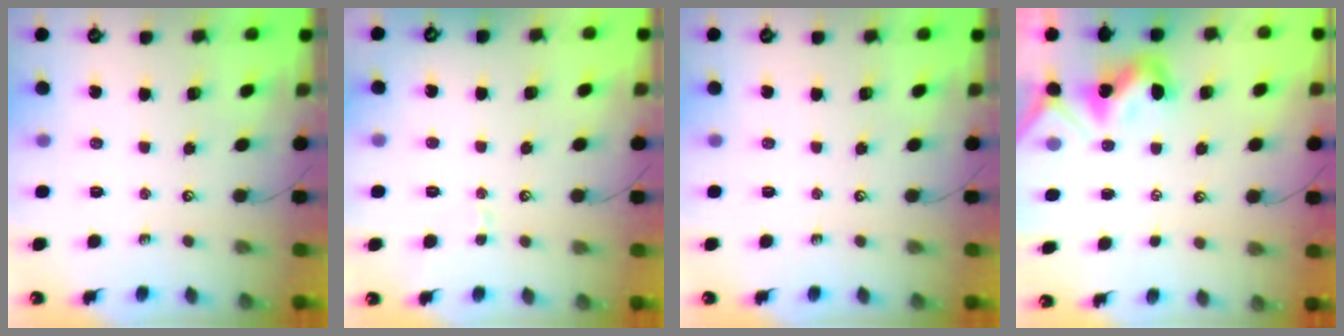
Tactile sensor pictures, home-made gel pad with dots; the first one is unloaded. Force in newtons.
{"total": 1.6, "press": 1.5, "slide": 0.6}
{"total": 0.0}
{"total": 1.8, "press": 1.8, "slide": 0.2}